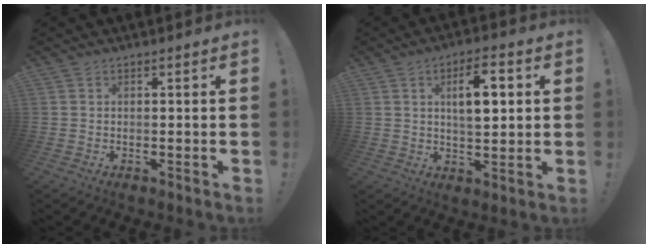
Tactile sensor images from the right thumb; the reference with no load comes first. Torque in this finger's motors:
{"motor_torque": [-0.12, 0.63, 0.43, 0.46, 0.09]}